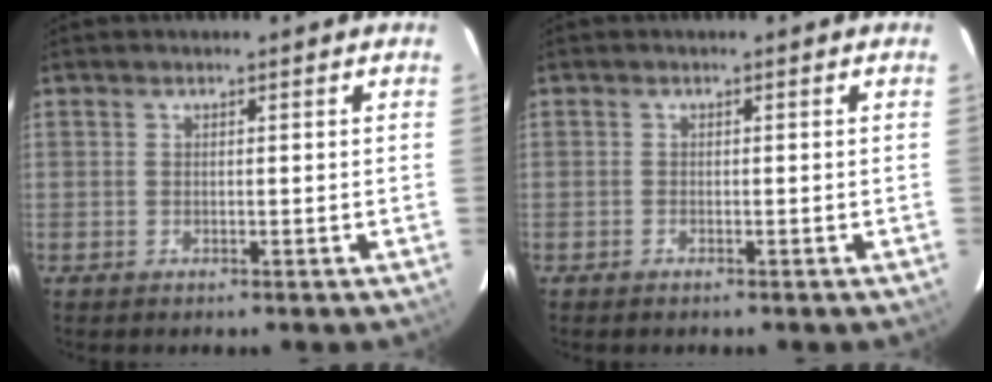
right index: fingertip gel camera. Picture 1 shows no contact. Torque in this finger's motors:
{"motor_torque": [-0.05, 0.08, -0.12, -0.05]}